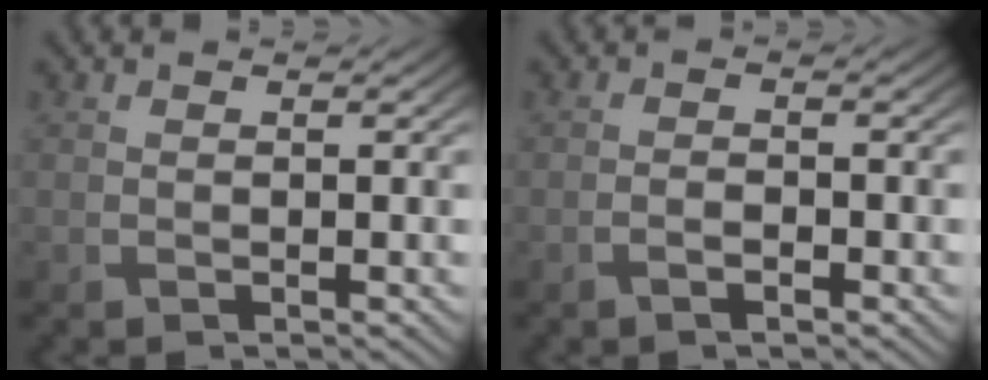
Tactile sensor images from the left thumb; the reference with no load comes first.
{"total": 1.4, "force": [-0.9, 0.4, 1.1], "torque": [-0.022, 0.000, -0.017]}